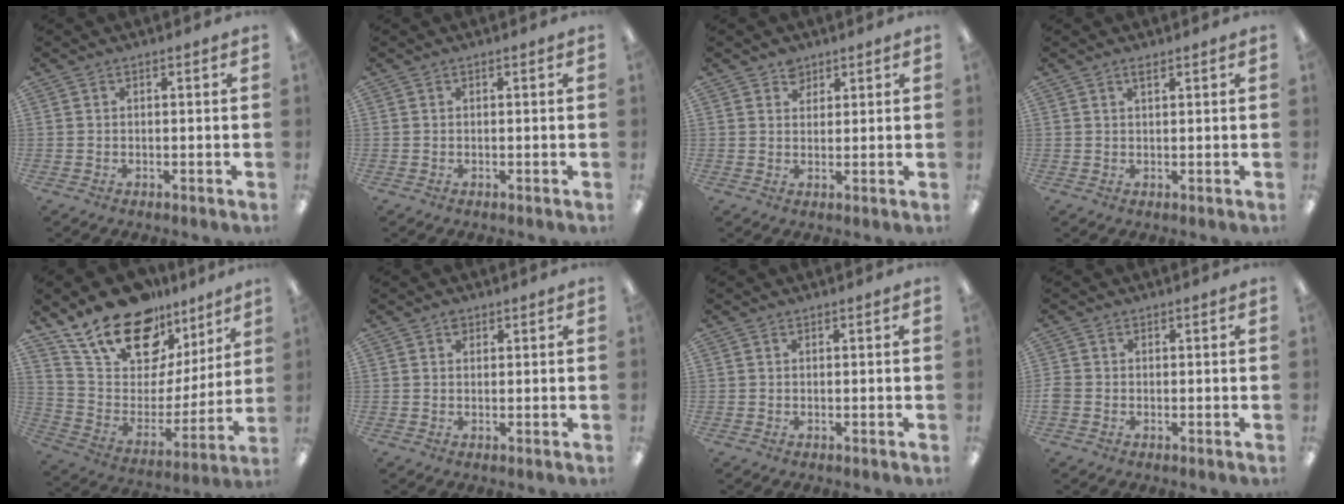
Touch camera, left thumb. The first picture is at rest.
{"total": 0.0}
{"total": 3.3, "force": [2.5, 2.1, 0.5], "torque": [0.001, -0.009, 0.044]}
{"total": 1.4, "force": [1.0, 0.4, 0.8], "torque": [-0.019, 0.001, 0.019]}
{"total": 21.2, "force": [15.6, 10.8, 9.5], "torque": [-0.178, -0.100, 0.283]}
{"total": 1.5, "force": [0.9, 1.0, 0.5], "torque": [-0.004, -0.002, 0.015]}
{"total": 0.0}
{"total": 1.6, "force": [-0.5, 1.4, 0.7], "torque": [-0.009, 0.003, -0.008]}